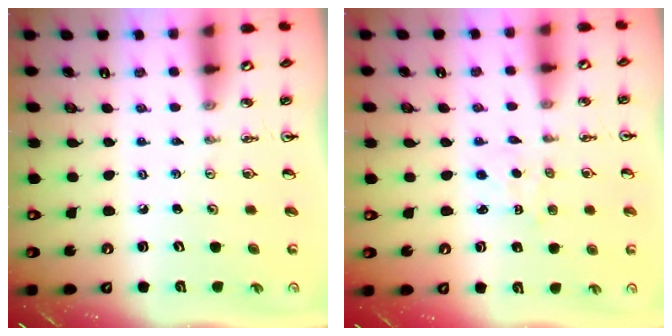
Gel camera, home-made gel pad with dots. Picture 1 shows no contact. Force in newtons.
{"total": 1.2, "press": 1.2, "slide": 0.2}